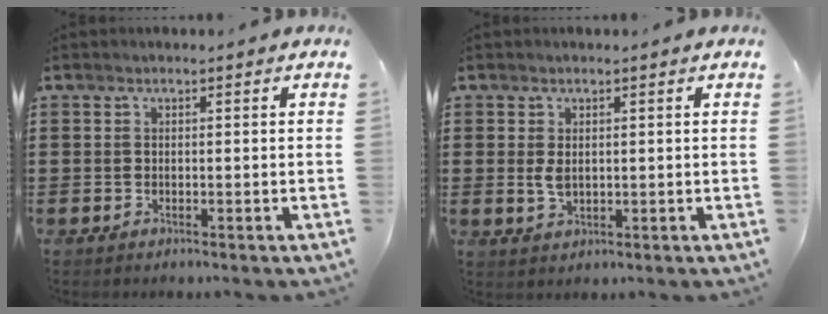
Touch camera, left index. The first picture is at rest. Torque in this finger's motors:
{"motor_torque": [0.45, 0.38, 0.26, 0.08]}